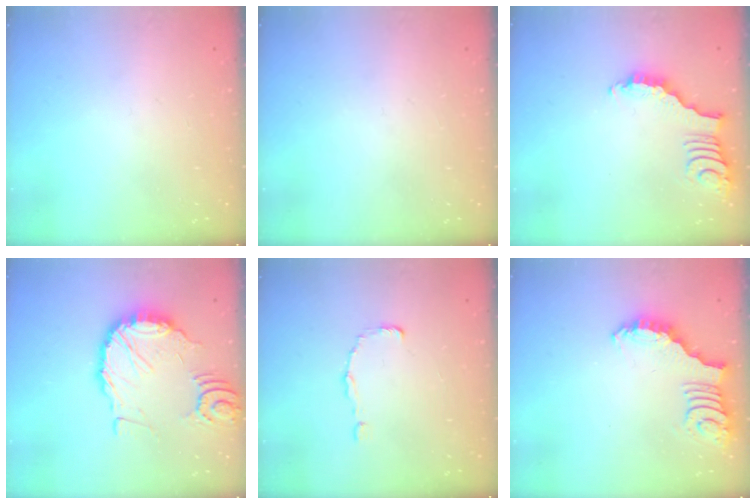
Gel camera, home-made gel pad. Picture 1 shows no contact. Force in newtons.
{"total": 0.0}
{"total": 2.2, "press": 2.2, "slide": 0.4}
{"total": 14.6, "press": 14.5, "slide": 1.9}
{"total": 0.0}
{"total": 2.7, "press": 2.7, "slide": 0.5}